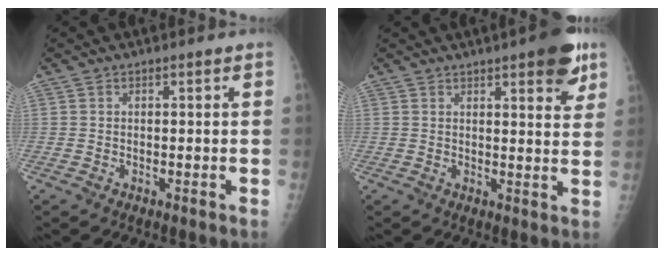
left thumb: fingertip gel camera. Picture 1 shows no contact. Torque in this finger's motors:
{"motor_torque": [1.12, 0.96, 0.56, -0.59, 0.02]}